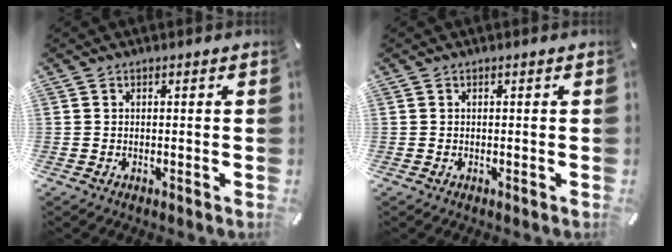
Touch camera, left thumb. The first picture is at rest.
{"total": 0.0}